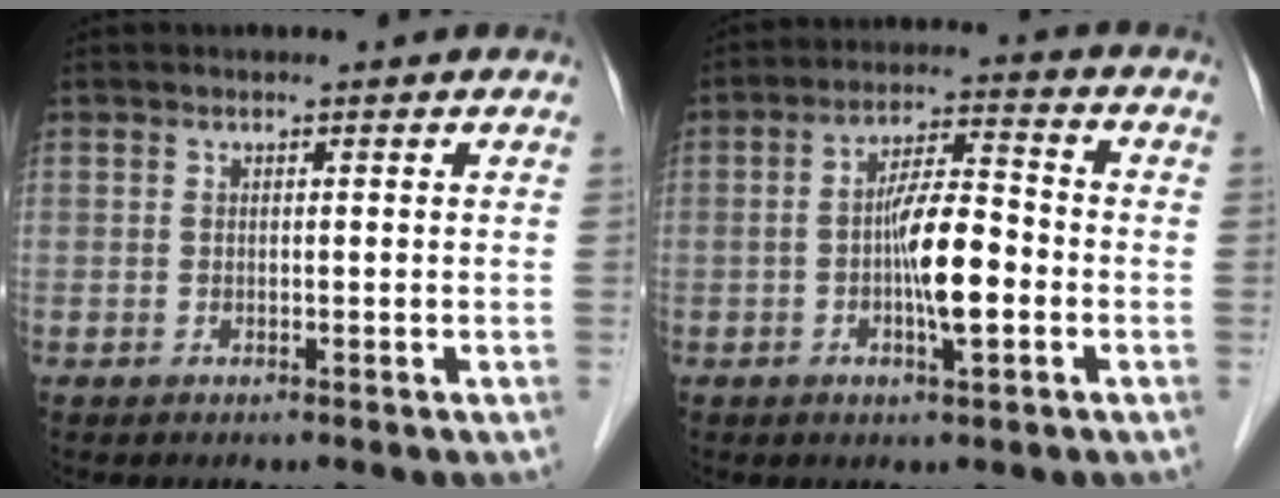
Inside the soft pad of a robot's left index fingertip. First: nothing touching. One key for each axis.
{"total": 8.2, "fx": -2.0, "fy": 1.5, "fz": 7.8, "tx": -0.144, "ty": 0.005, "tz": -0.038}